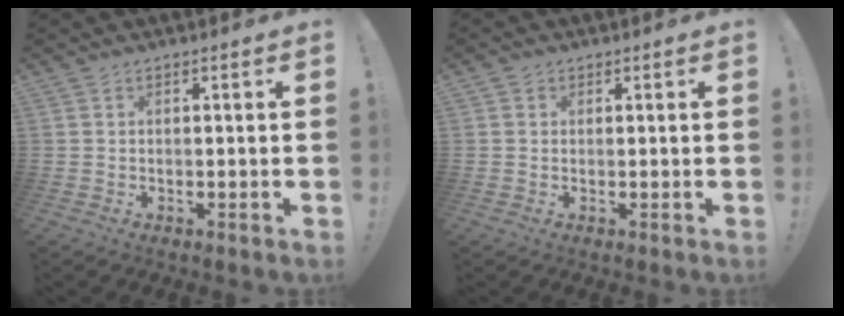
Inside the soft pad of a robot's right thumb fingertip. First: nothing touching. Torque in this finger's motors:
{"motor_torque": [-0.05, -0.05, -0.13, -0.02, 0.11]}